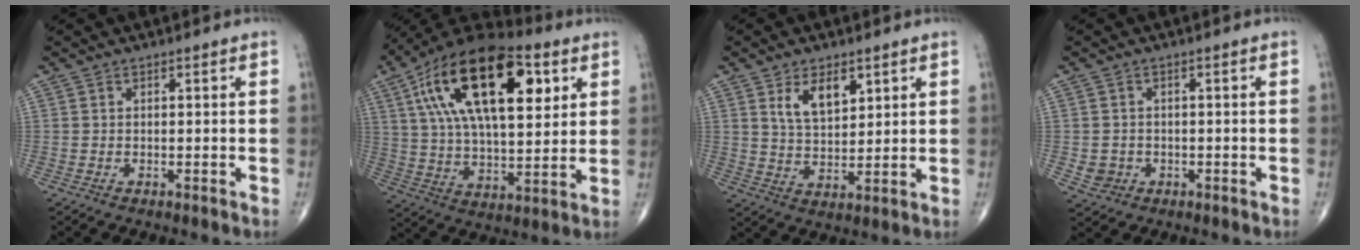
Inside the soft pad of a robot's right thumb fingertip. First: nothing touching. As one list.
[{"total": 26.7, "force": [9.6, 12.3, 21.7], "torque": [-0.372, -0.007, 0.158]}, {"total": 7.4, "force": [3.7, 3.8, 5.1], "torque": [-0.074, -0.025, 0.072]}, {"total": 4.0, "force": [-0.9, 3.6, 1.6], "torque": [-0.019, 0.002, -0.007]}]